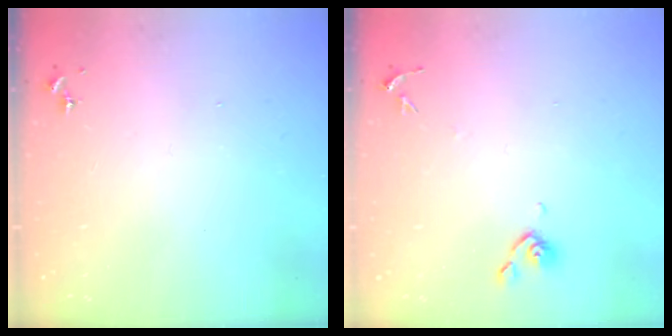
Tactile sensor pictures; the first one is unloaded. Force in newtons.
{"total": 5.8, "press": 5.8, "slide": 0.7}